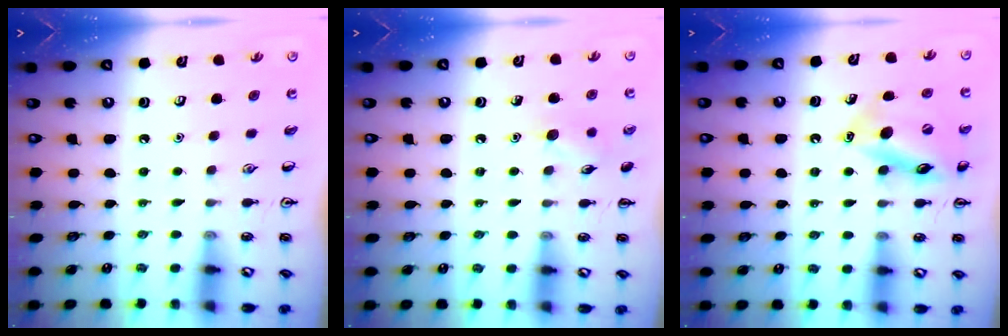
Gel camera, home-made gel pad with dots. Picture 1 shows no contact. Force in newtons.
{"total": 7.1, "press": 7.0, "slide": 1.4}
{"total": 15.0, "press": 14.7, "slide": 3.1}